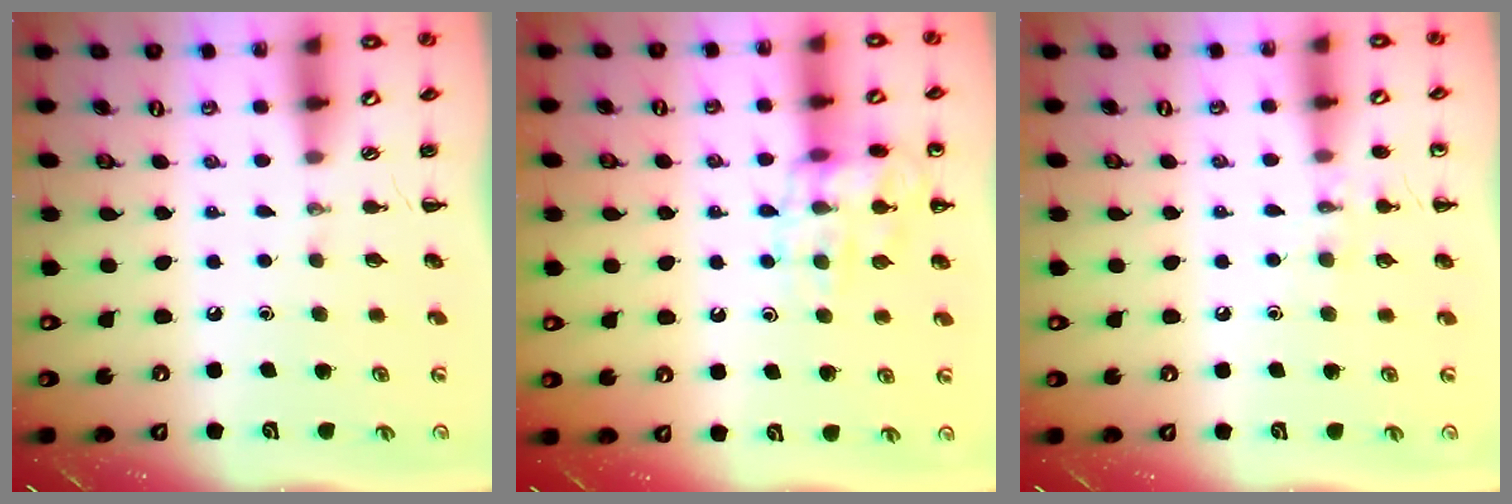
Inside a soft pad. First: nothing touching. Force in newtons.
{"total": 12.4, "press": 12.4, "slide": 0.8}
{"total": 6.7, "press": 6.6, "slide": 1.6}